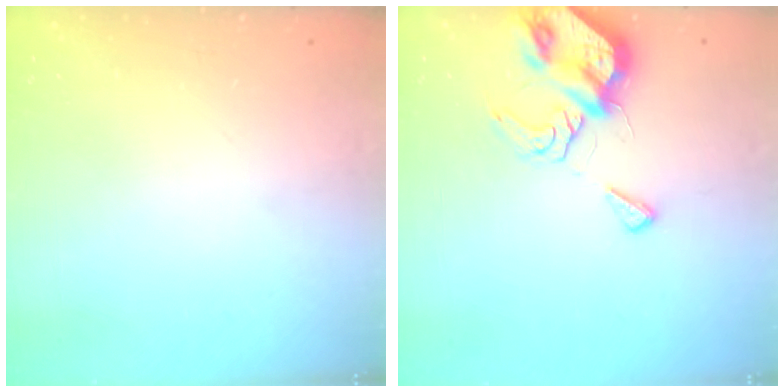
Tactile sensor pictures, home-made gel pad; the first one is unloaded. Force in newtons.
{"total": 9.0, "press": 8.9, "slide": 1.3}